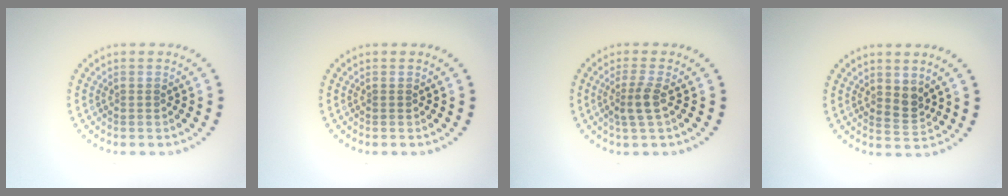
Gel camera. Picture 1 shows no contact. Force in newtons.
{"total": 0.0}
{"total": 2.1, "press": 1.8, "slide": 1.2}
{"total": 1.7, "press": 1.4, "slide": 0.9}